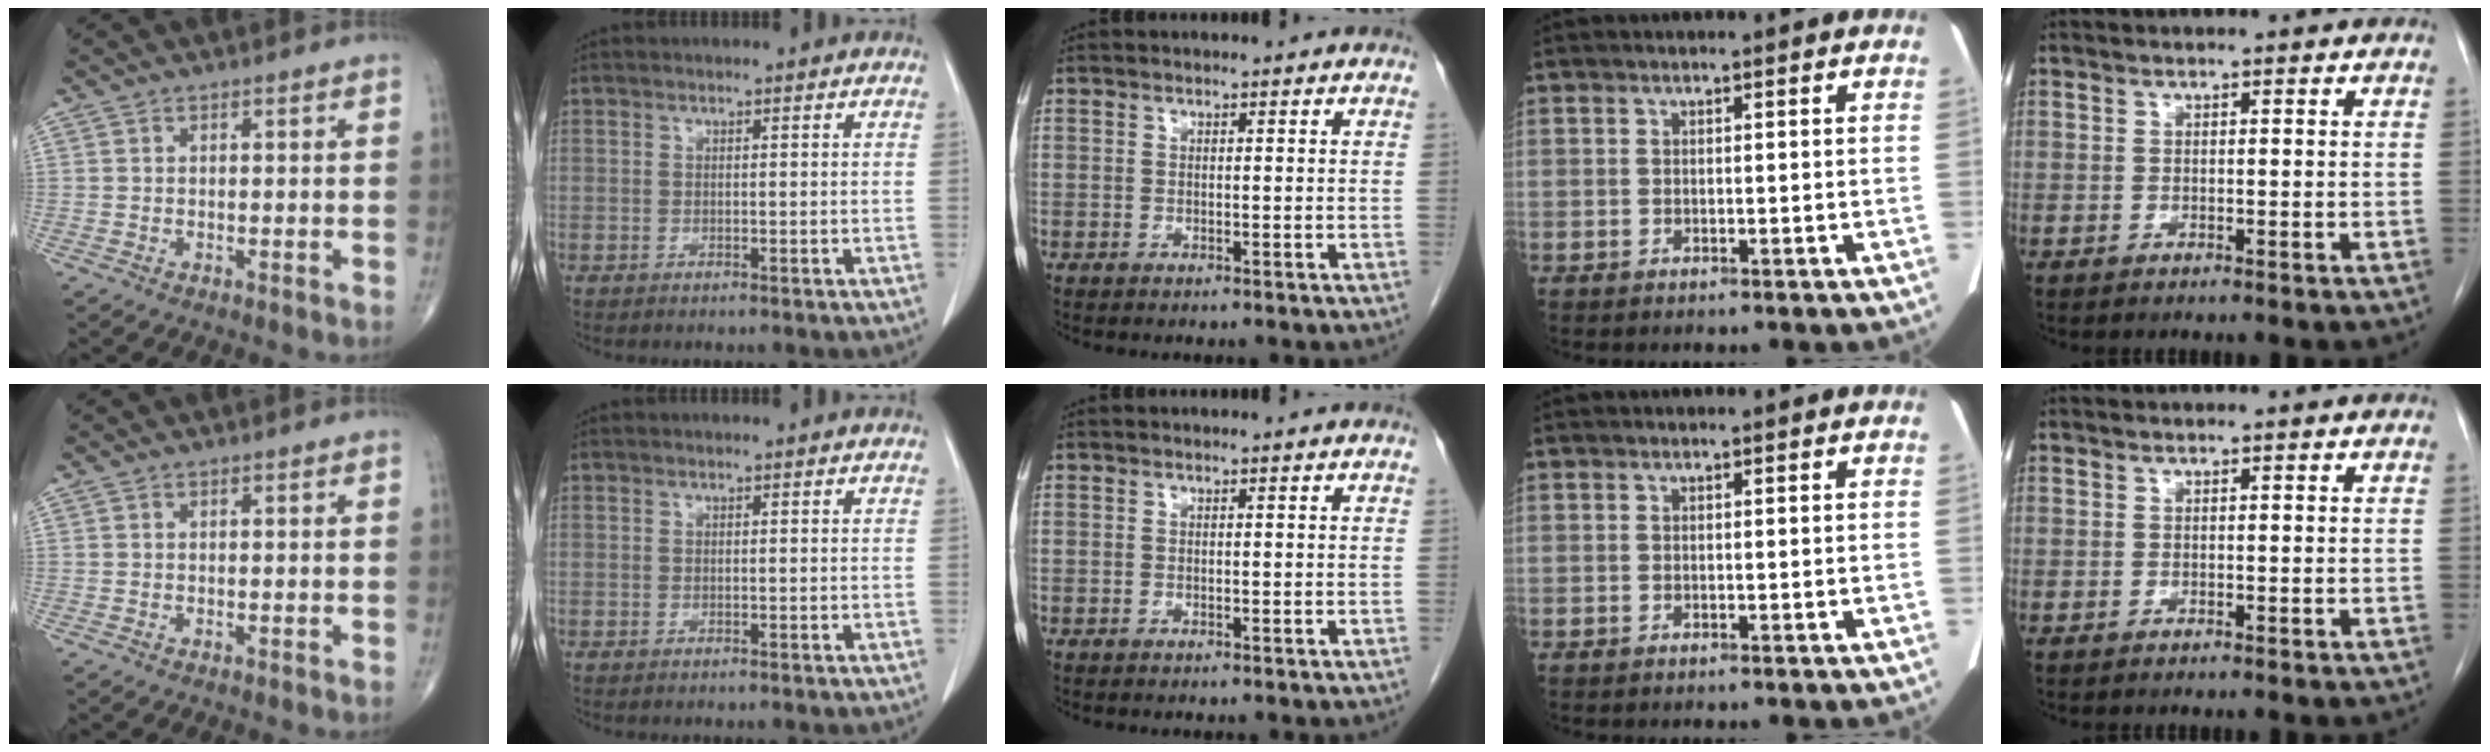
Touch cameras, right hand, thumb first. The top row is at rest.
{}